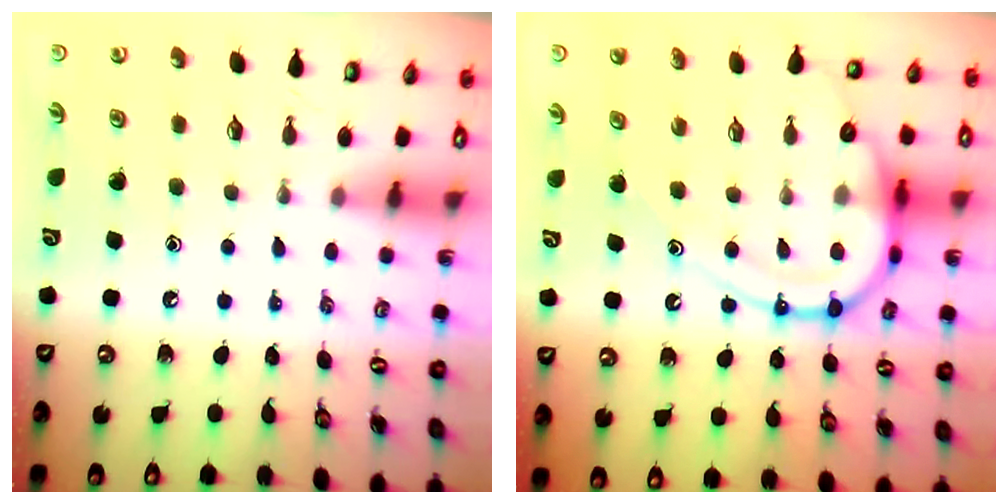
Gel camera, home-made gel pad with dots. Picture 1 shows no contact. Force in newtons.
{"total": 14.5, "press": 14.4, "slide": 1.2}